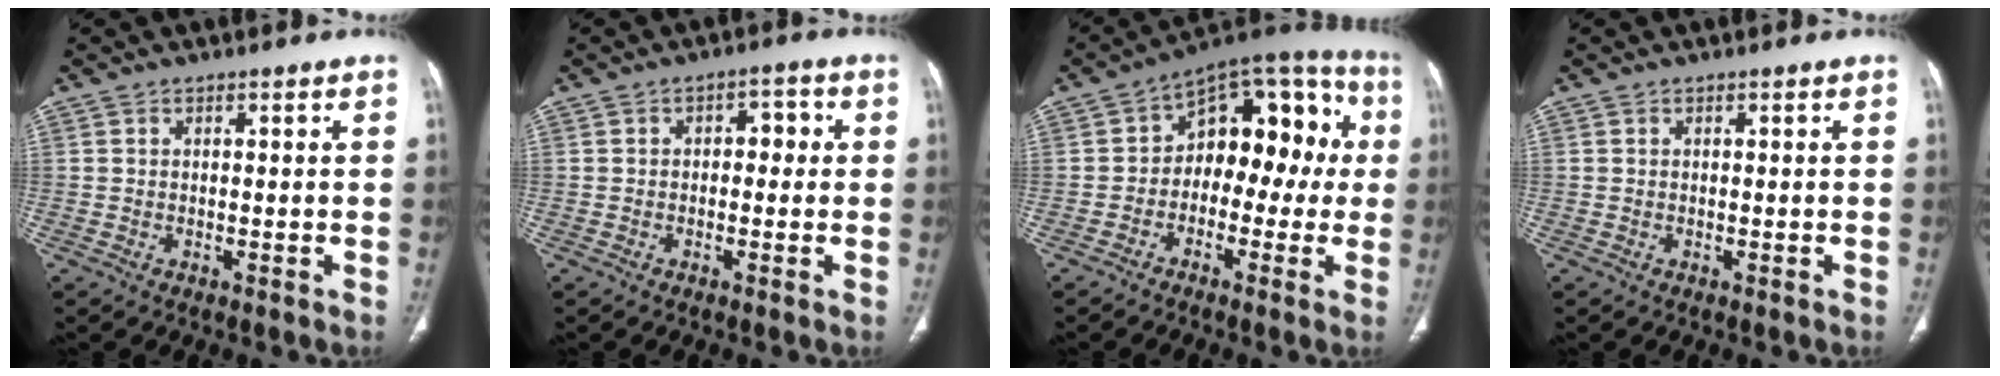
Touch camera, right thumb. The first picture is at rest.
{"total": 3.8, "force": [0.3, 2.4, 2.9], "torque": [-0.018, 0.014, -0.003]}
{"total": 15.9, "force": [0.2, 9.9, 12.4], "torque": [-0.106, 0.056, -0.013]}
{"total": 0.0}